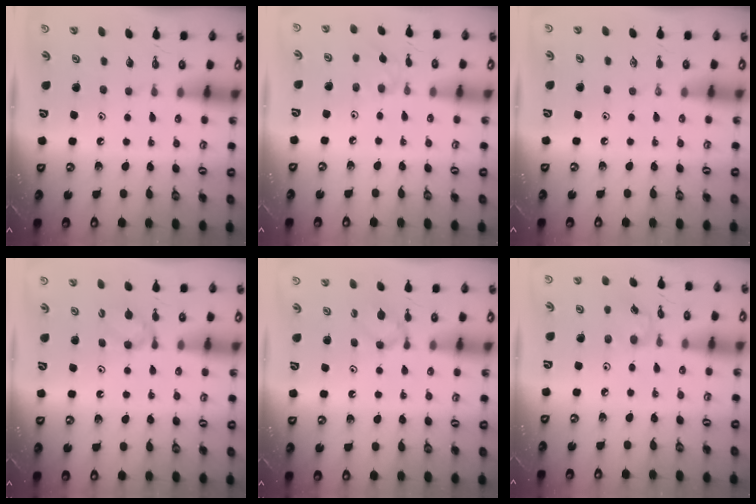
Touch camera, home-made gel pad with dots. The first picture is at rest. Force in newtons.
{"total": 1.7, "press": 1.6, "slide": 0.4}
{"total": 0.0}
{"total": 4.0, "press": 3.9, "slide": 0.7}
{"total": 3.0, "press": 2.9, "slide": 0.7}
{"total": 3.7, "press": 3.7, "slide": 0.4}